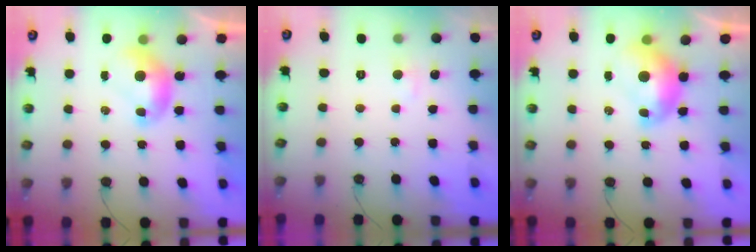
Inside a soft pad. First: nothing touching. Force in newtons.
{"total": 1.8, "press": 1.7, "slide": 0.6}
{"total": 2.5, "press": 2.4, "slide": 0.7}